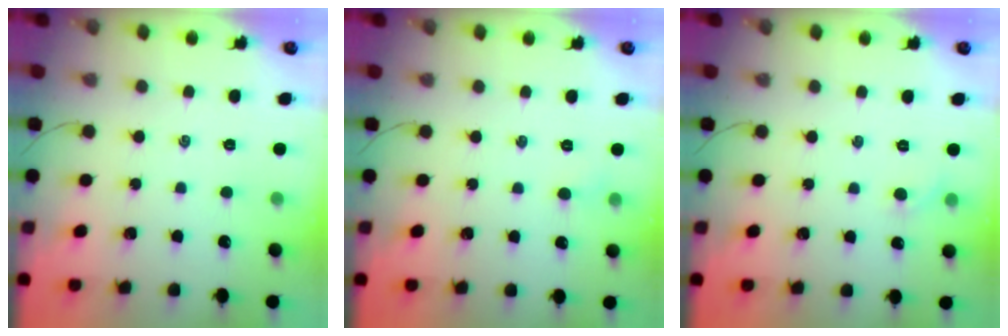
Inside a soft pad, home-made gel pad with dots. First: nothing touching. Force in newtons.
{"total": 2.8, "press": 2.6, "slide": 1.0}
{"total": 3.2, "press": 3.0, "slide": 1.2}